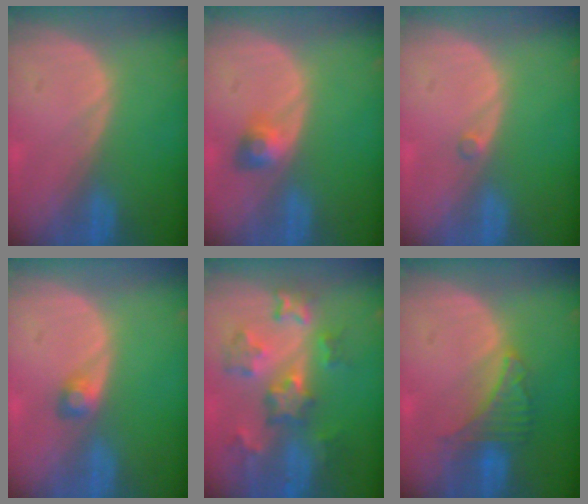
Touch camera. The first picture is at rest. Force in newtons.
{"total": 3.0, "press": 2.6, "slide": 1.3}
{"total": 0.6, "press": 0.6, "slide": 0.1}
{"total": 1.9, "press": 1.8, "slide": 0.2}
{"total": 8.8, "press": 7.8, "slide": 4.0}
{"total": 5.0, "press": 5.0, "slide": 0.4}